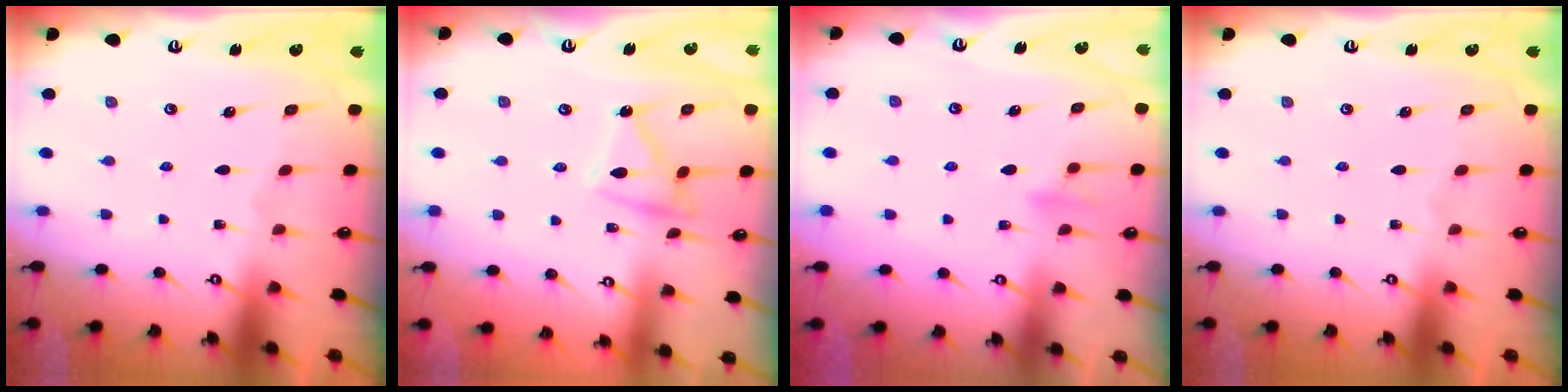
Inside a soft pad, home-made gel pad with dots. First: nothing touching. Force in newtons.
{"total": 11.4, "press": 11.4, "slide": 0.4}
{"total": 9.0, "press": 8.9, "slide": 1.4}
{"total": 0.0}